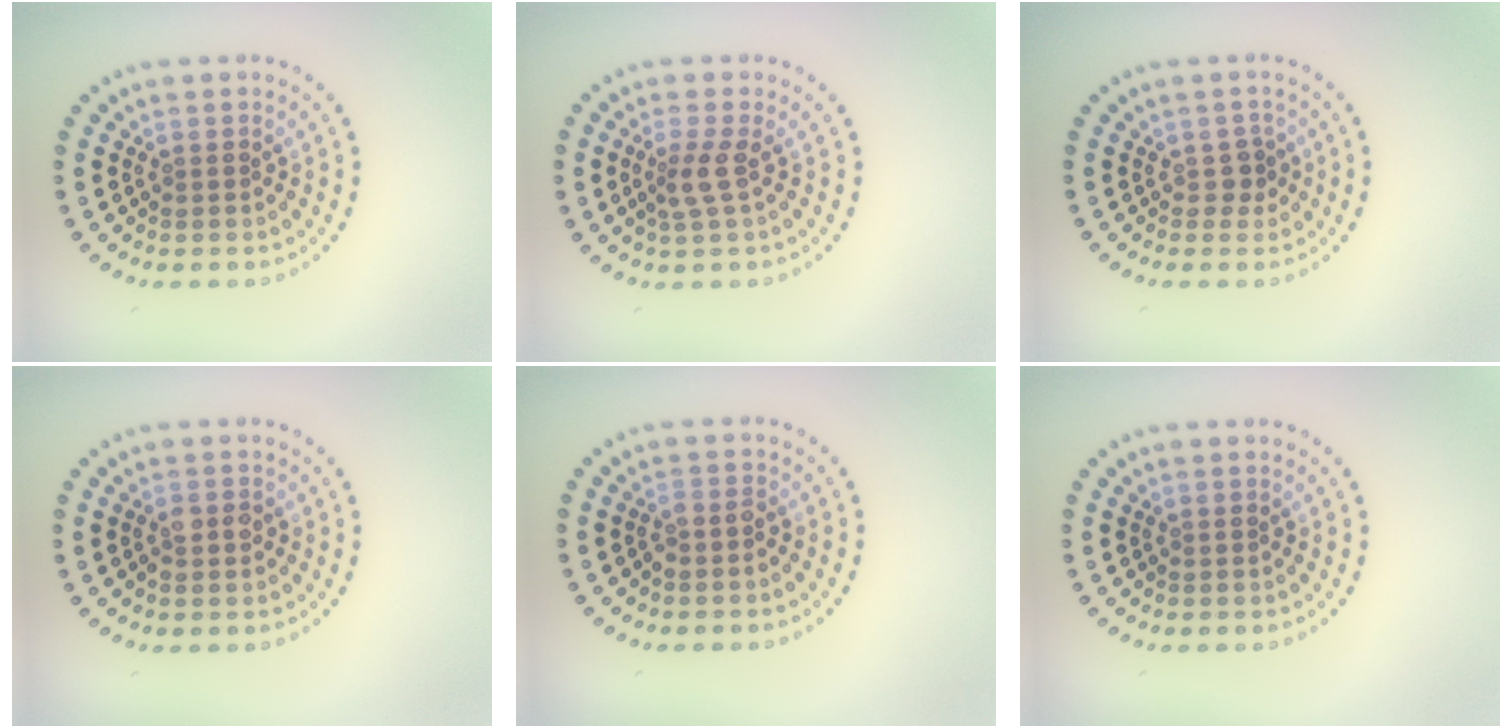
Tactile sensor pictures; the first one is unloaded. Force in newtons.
{"total": 2.0, "press": 1.6, "slide": 1.3}
{"total": 1.3, "press": 1.1, "slide": 0.7}
{"total": 1.6, "press": 1.6, "slide": 0.3}
{"total": 1.1, "press": 0.8, "slide": 0.7}
{"total": 0.0}